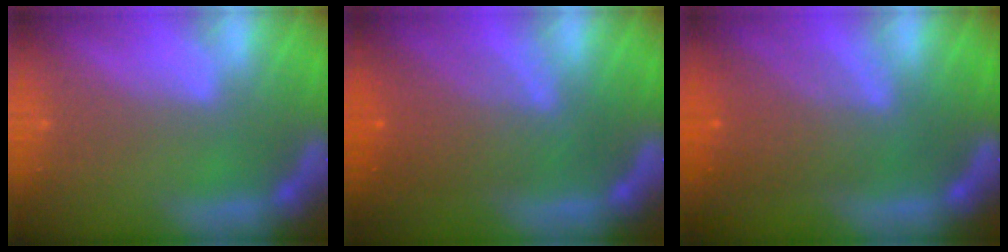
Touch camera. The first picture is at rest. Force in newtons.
{"total": 7.0}
{"total": 7.0}